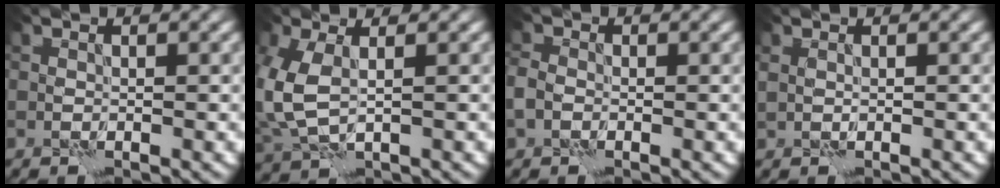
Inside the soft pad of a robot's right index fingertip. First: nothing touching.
{"total": 5.3, "force": [0.4, 3.1, 4.2], "torque": [-0.123, -0.002, 0.011]}
{"total": 2.0, "force": [-0.5, 1.7, 1.0], "torque": [-0.025, 0.001, -0.020]}
{"total": 1.0, "force": [0.4, 0.7, 0.5], "torque": [-0.013, 0.000, 0.011]}